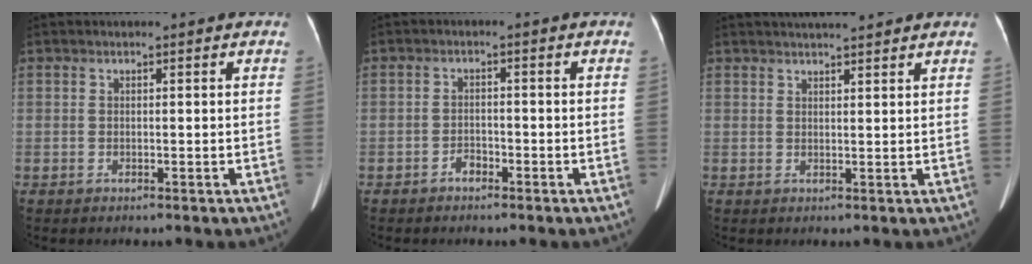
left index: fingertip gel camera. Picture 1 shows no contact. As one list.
[{"total": 1.7, "force": [-1.3, 0.9, 0.6], "torque": [-0.010, 0.003, -0.021]}, {"total": 6.4, "force": [5.7, 0.6, 2.9], "torque": [-0.041, 0.022, 0.078]}]